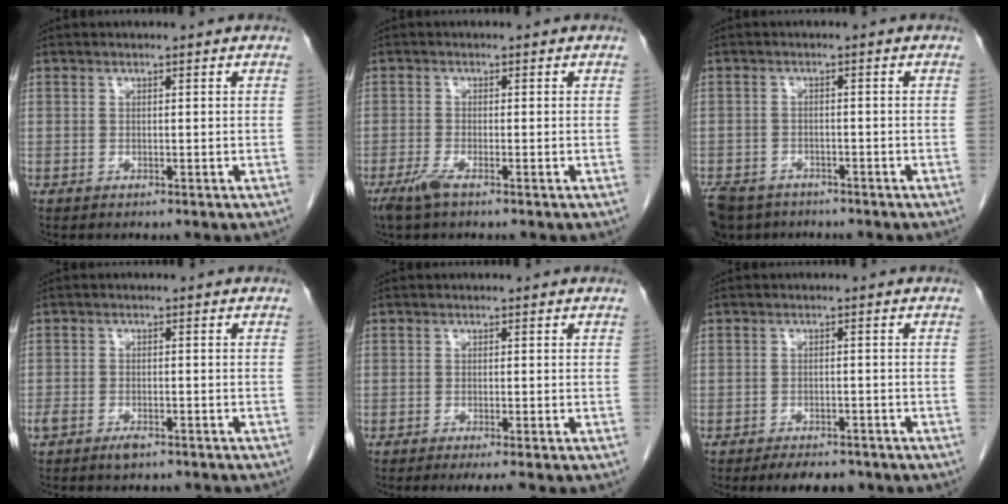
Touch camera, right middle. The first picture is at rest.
{"total": 2.7, "force": [-1.8, 0.3, 2.0], "torque": [-0.049, -0.007, -0.040]}
{"total": 8.6, "force": [-6.8, 4.5, 2.7], "torque": [-0.062, -0.012, -0.107]}
{"total": 4.1, "force": [-3.4, 1.5, 1.9], "torque": [-0.035, -0.004, -0.048]}
{"total": 2.9, "force": [-2.3, -0.3, 1.8], "torque": [-0.020, -0.005, -0.033]}
{"total": 5.4, "force": [-4.4, 2.2, 2.3], "torque": [-0.028, -0.001, -0.059]}